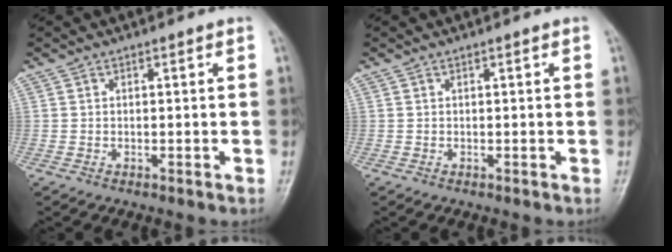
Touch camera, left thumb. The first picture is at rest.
{"total": 0.0}